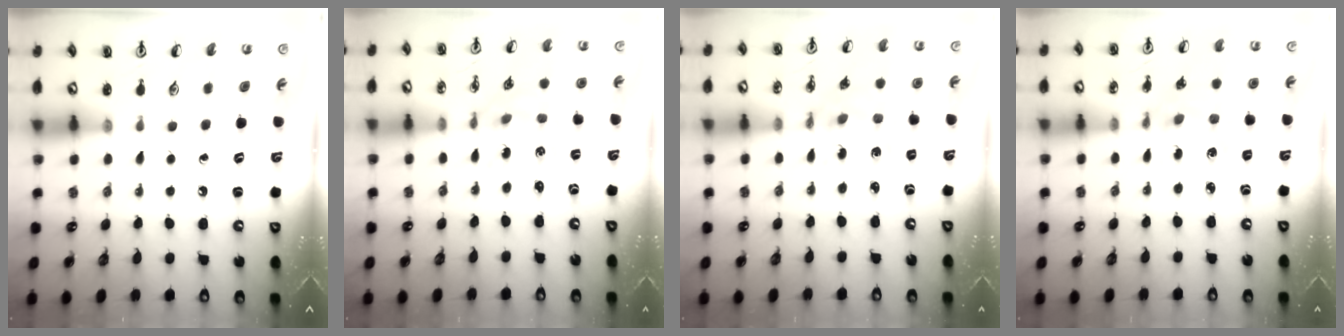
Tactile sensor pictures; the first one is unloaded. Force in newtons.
{"total": 1.1, "press": 1.1, "slide": 0.1}
{"total": 2.3, "press": 2.3, "slide": 0.4}
{"total": 2.0, "press": 2.0, "slide": 0.3}